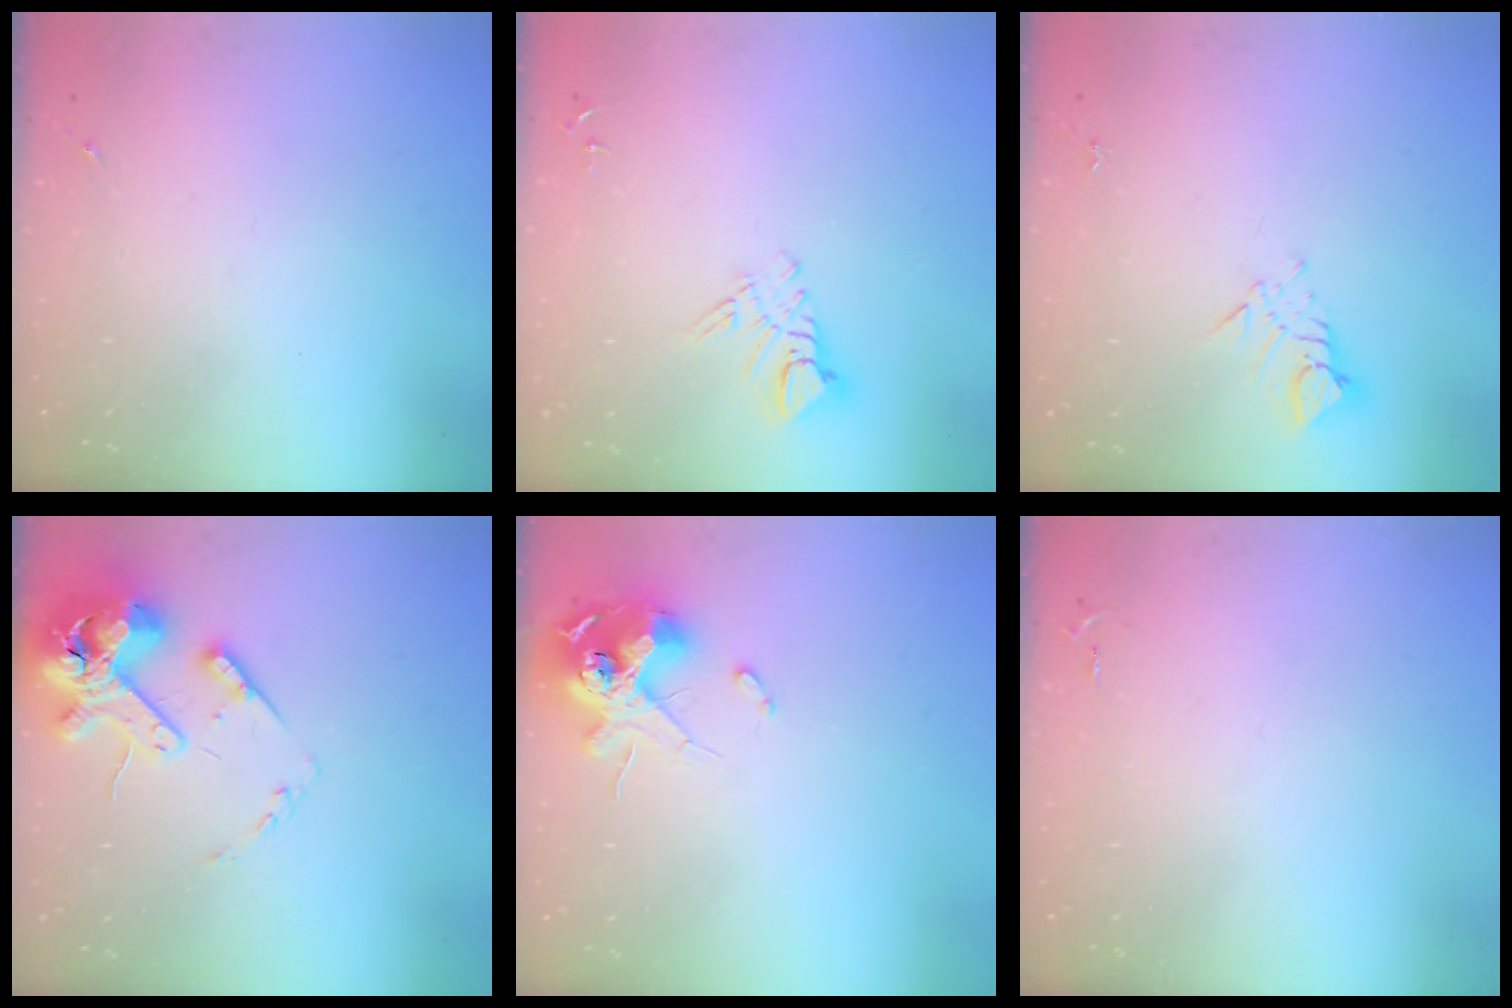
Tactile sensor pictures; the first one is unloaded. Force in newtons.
{"total": 7.5, "press": 7.5, "slide": 0.7}
{"total": 4.2, "press": 4.2, "slide": 0.2}
{"total": 15.9, "press": 15.7, "slide": 2.5}
{"total": 13.2, "press": 13.1, "slide": 1.8}
{"total": 2.6, "press": 2.6, "slide": 0.4}